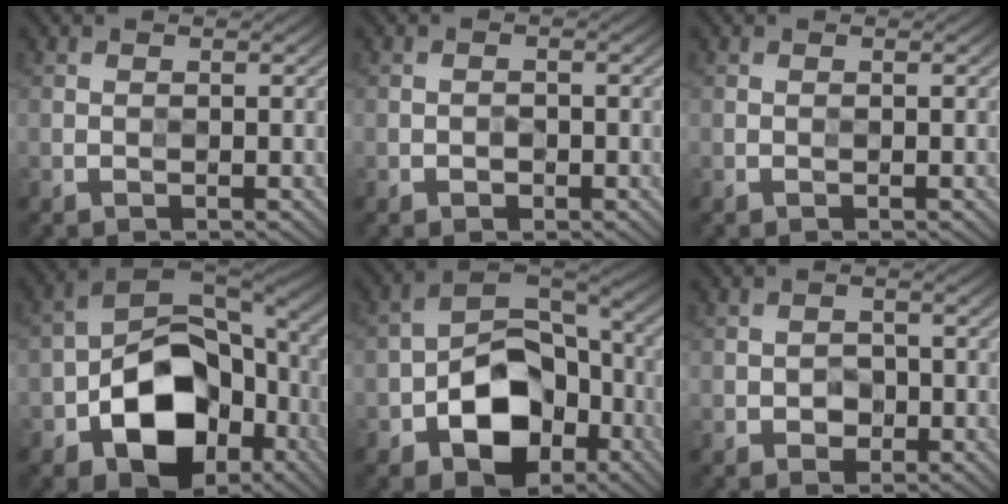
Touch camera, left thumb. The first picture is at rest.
{"total": 1.0, "force": [-0.5, 0.7, 0.5], "torque": [-0.005, 0.000, -0.009]}
{"total": 0.0}
{"total": 15.7, "force": [-5.4, 10.2, 10.6], "torque": [-0.173, -0.022, -0.099]}
{"total": 12.1, "force": [-4.9, 7.9, 7.8], "torque": [-0.134, -0.011, -0.094]}
{"total": 2.0, "force": [-0.7, 1.6, 1.0], "torque": [-0.013, -0.002, -0.016]}